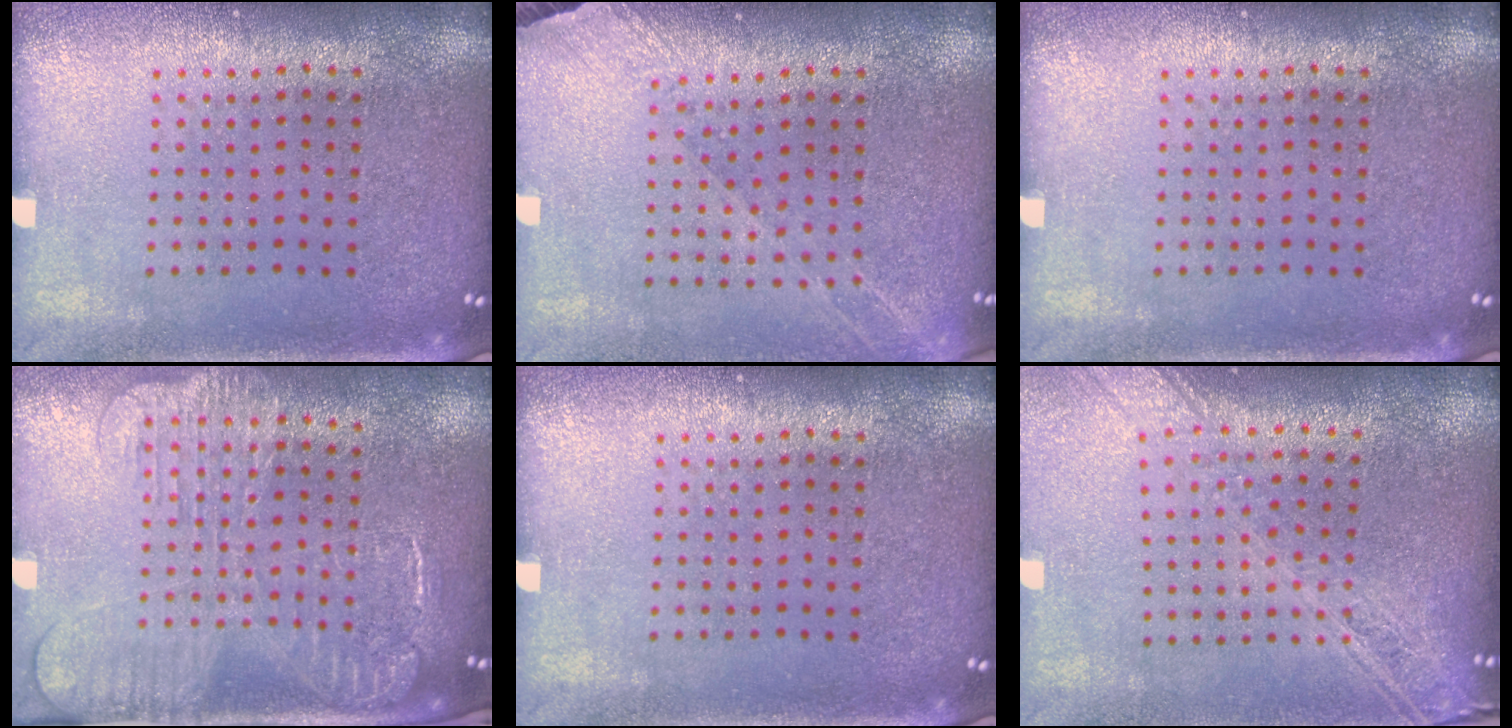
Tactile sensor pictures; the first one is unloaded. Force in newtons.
{"total": 1.3, "press": 1.2, "slide": 0.3}
{"total": 0.0}
{"total": 2.4, "press": 2.0, "slide": 1.4}
{"total": 0.0}
{"total": 2.2, "press": 1.9, "slide": 1.2}